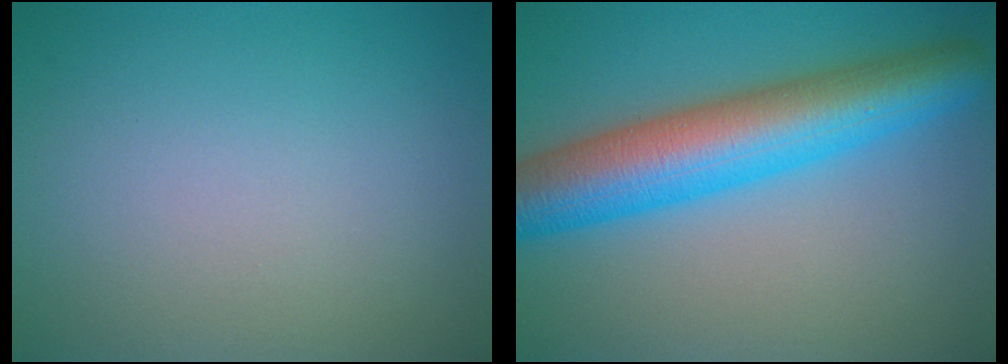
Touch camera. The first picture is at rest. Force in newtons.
{"total": 9.7, "press": 9.7, "slide": 0.2}